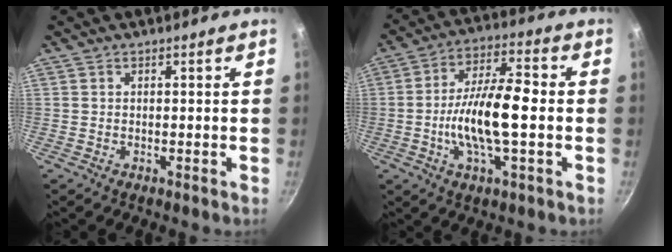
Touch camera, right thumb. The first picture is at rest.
{"total": 13.9, "force": [-1.8, 4.9, 12.9], "torque": [-0.229, 0.027, -0.039]}